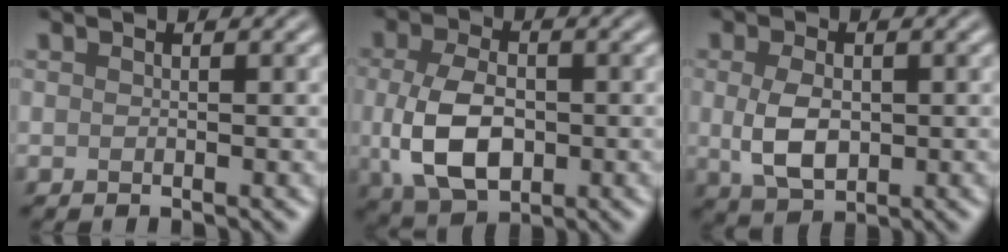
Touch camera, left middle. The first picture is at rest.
{"total": 6.7, "force": [-0.7, 4.2, 5.2], "torque": [-0.121, -0.009, -0.010]}
{"total": 4.3, "force": [-0.1, 2.7, 3.3], "torque": [-0.076, -0.002, 0.002]}